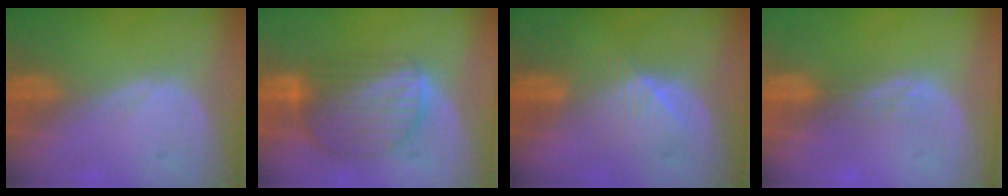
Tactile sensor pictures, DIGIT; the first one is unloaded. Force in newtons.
{"total": 8.9, "press": 7.7, "slide": 4.4}
{"total": 4.1, "press": 4.0, "slide": 0.9}
{"total": 1.5, "press": 1.5, "slide": 0.3}